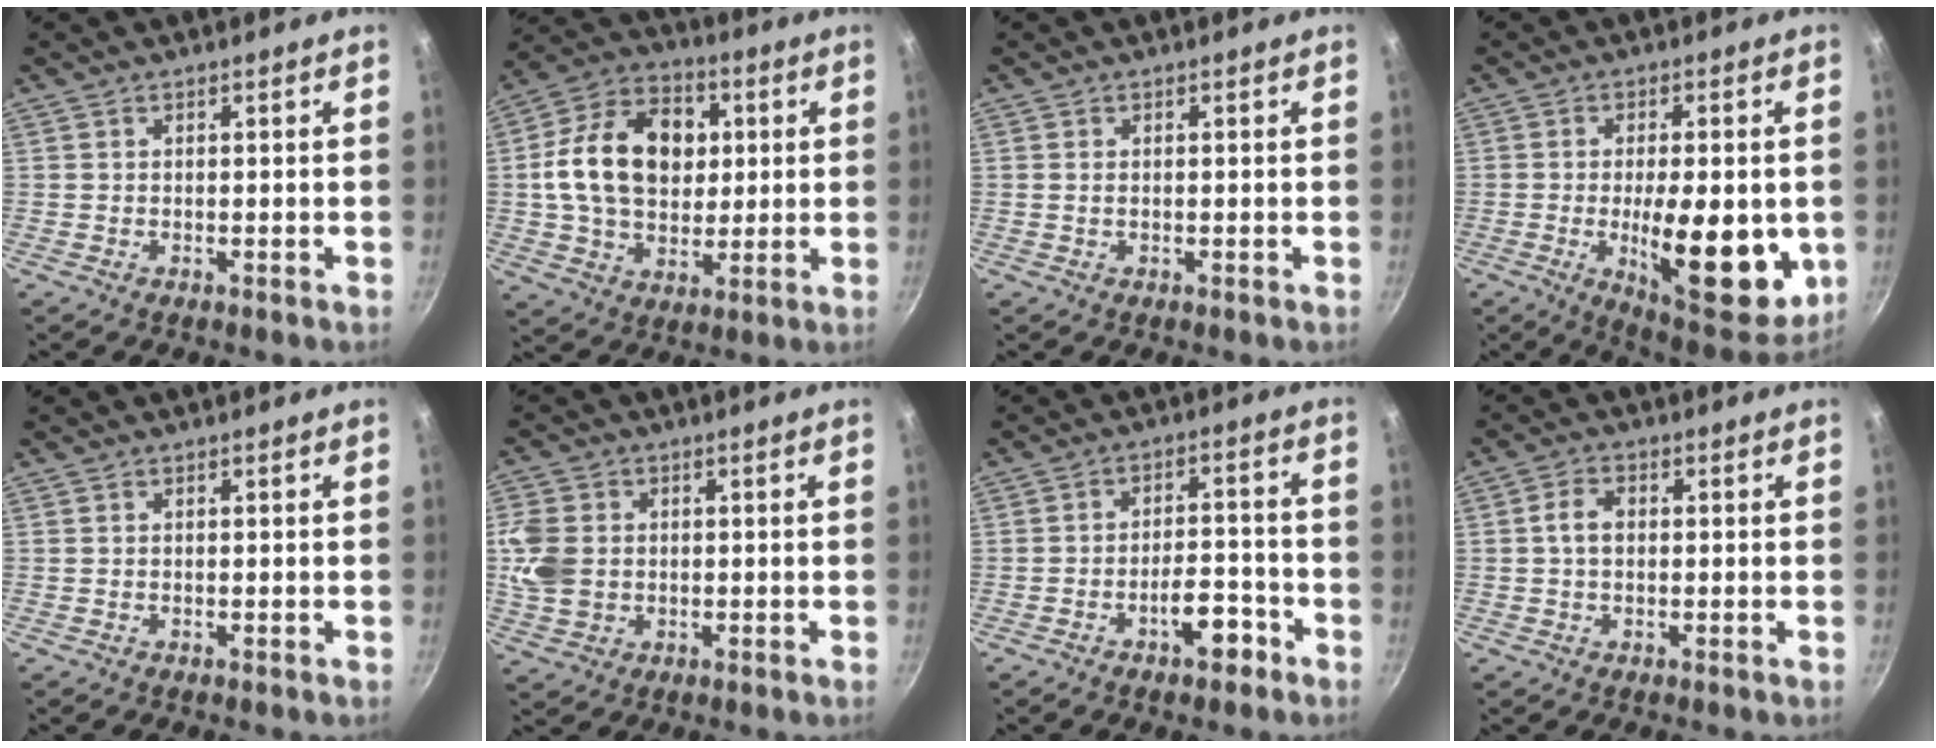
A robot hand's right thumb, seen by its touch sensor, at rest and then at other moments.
{"total": 19.0, "force": [2.6, 13.9, 12.6], "torque": [-0.183, 0.017, 0.035]}
{"total": 0.8, "force": [0.1, 0.5, 0.6], "torque": [-0.012, 0.001, 0.001]}
{"total": 18.7, "force": [-3.0, 7.1, 17.0], "torque": [-0.216, -0.013, -0.034]}
{"total": 0.0}
{"total": 8.3, "force": [0.3, 6.7, 4.9], "torque": [-0.087, 0.002, 0.005]}
{"total": 6.7, "force": [-3.9, 2.8, 4.7], "torque": [-0.049, 0.035, -0.054]}
{"total": 3.8, "force": [0.1, 2.7, 2.7], "torque": [-0.046, 0.013, -0.003]}